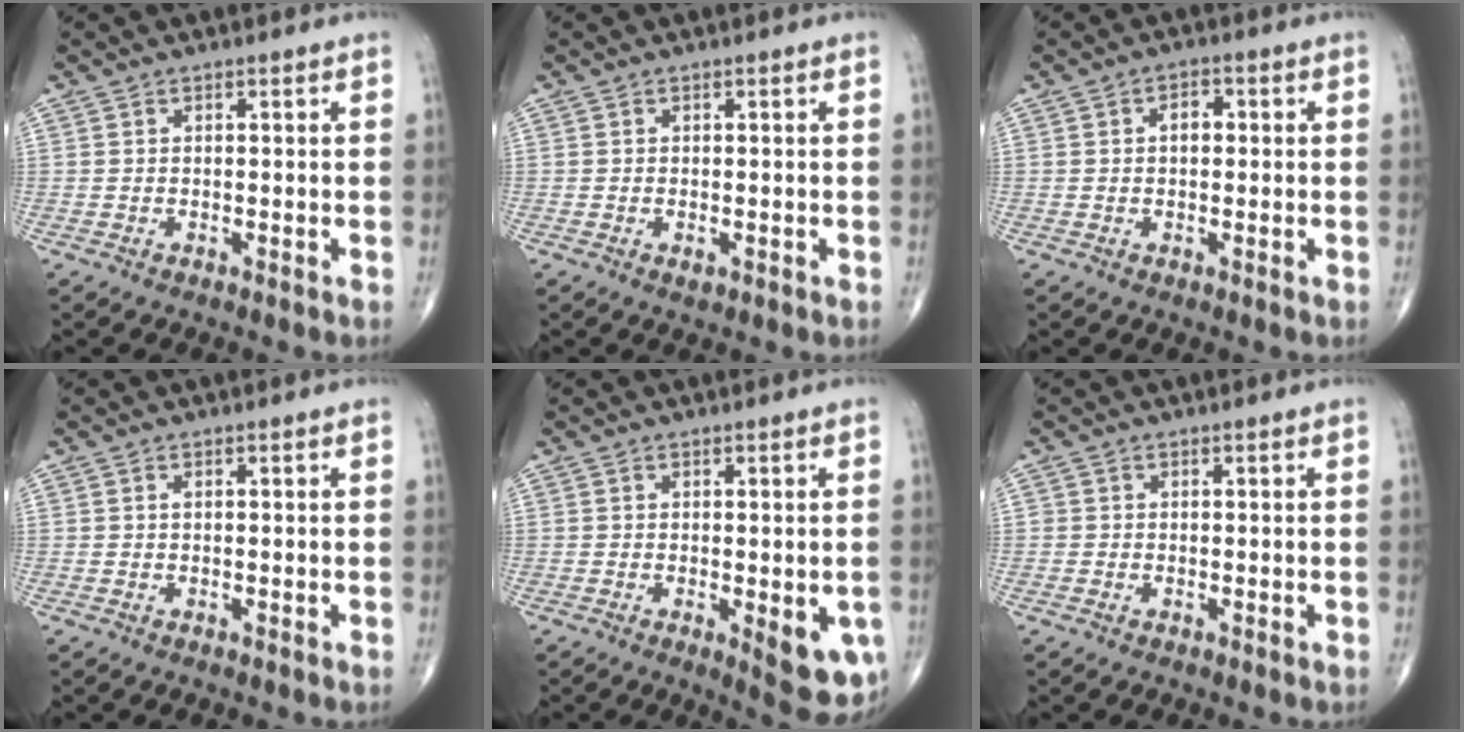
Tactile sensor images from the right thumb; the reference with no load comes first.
{"total": 0.9, "force": [-0.3, 0.5, 0.7], "torque": [-0.011, -0.002, -0.003]}
{"total": 3.1, "force": [0.4, 1.9, 2.4], "torque": [-0.033, 0.011, 0.005]}
{"total": 0.0}
{"total": 8.4, "force": [-2.2, 2.9, 7.6], "torque": [-0.079, -0.015, -0.022]}
{"total": 0.5, "force": [-0.1, 0.5, 0.0], "torque": [0.003, 0.004, -0.002]}